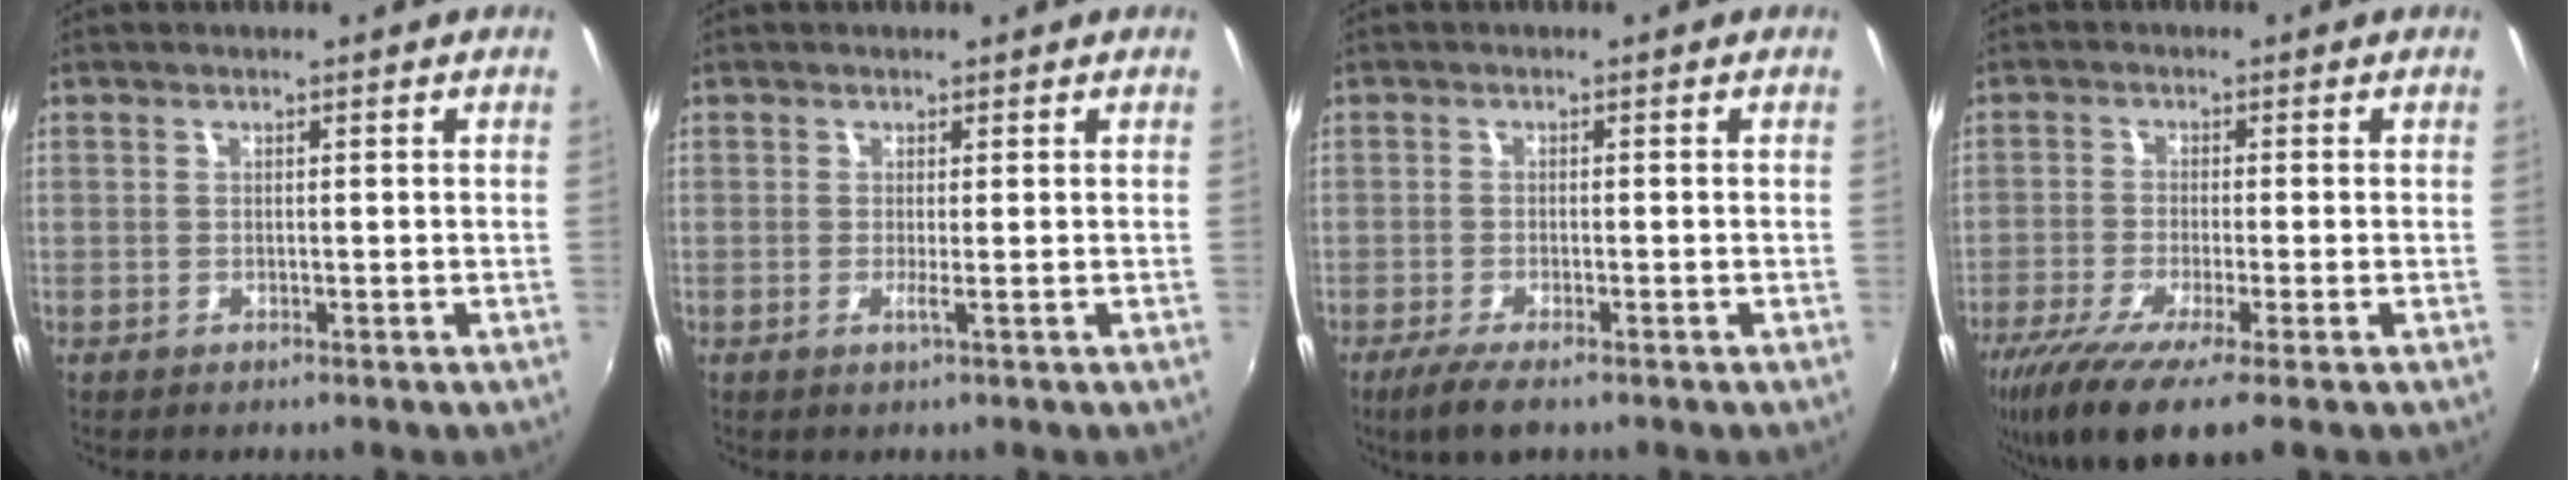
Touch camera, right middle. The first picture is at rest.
{"total": 0.9, "force": [0.0, -0.4, 0.8], "torque": [-0.014, -0.007, -0.003]}
{"total": 4.5, "force": [-3.2, 0.7, 3.2], "torque": [-0.076, -0.018, -0.059]}
{"total": 10.6, "force": [-6.9, 1.1, 8.0], "torque": [-0.176, -0.047, -0.124]}